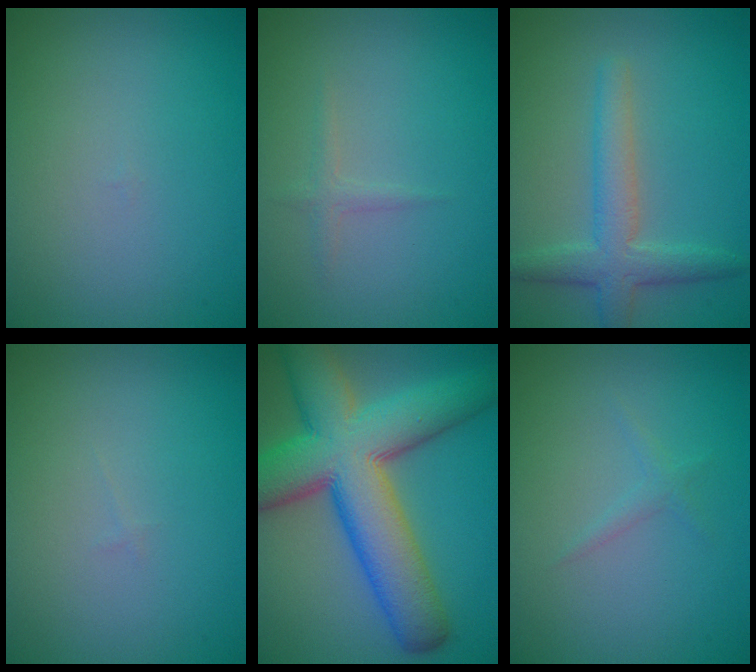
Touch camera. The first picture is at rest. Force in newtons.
{"total": 0.9, "press": 0.9, "slide": 0.0}
{"total": 3.9, "press": 3.9, "slide": 0.2}
{"total": 0.0}
{"total": 13.2, "press": 13.2, "slide": 0.5}
{"total": 0.7, "press": 0.7, "slide": 0.1}